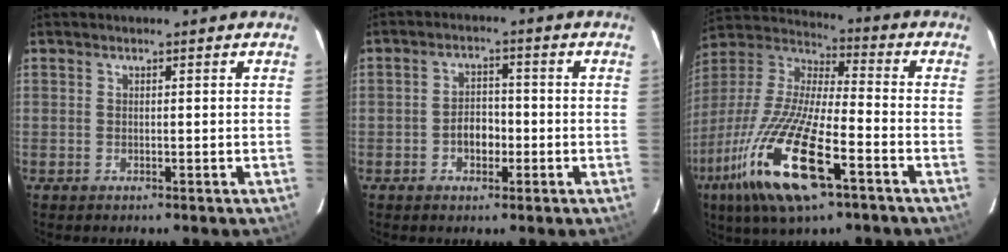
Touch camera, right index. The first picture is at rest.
{"total": 4.0, "force": [-1.4, 2.7, 2.6], "torque": [-0.047, 0.009, -0.021]}
{"total": 23.1, "force": [-11.5, 5.7, 19.2], "torque": [-0.390, -0.058, -0.223]}